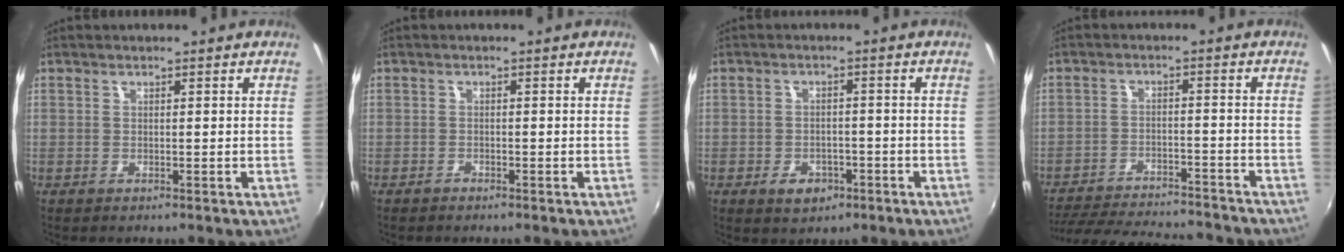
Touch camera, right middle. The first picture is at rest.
{"total": 0.9, "force": [-0.9, 0.3, 0.2], "torque": [-0.005, -0.003, -0.019]}
{"total": 4.8, "force": [-2.7, 3.3, 2.3], "torque": [-0.055, 0.000, -0.034]}
{"total": 20.8, "force": [-18.4, 4.9, 8.3], "torque": [-0.172, -0.012, -0.256]}